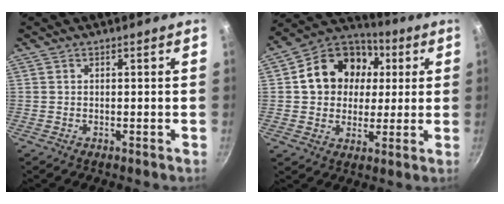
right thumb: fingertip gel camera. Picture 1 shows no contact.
{"total": 17.1, "force": [3.5, 14.0, 9.2], "torque": [-0.130, 0.023, 0.049]}